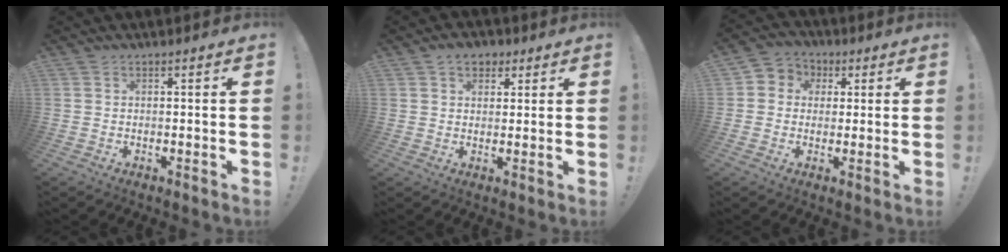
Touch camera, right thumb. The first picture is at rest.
{"total": 5.3, "force": [2.5, 4.0, 2.3], "torque": [-0.029, -0.003, 0.046]}
{"total": 5.6, "force": [-0.4, 5.4, 1.5], "torque": [-0.015, 0.007, -0.004]}